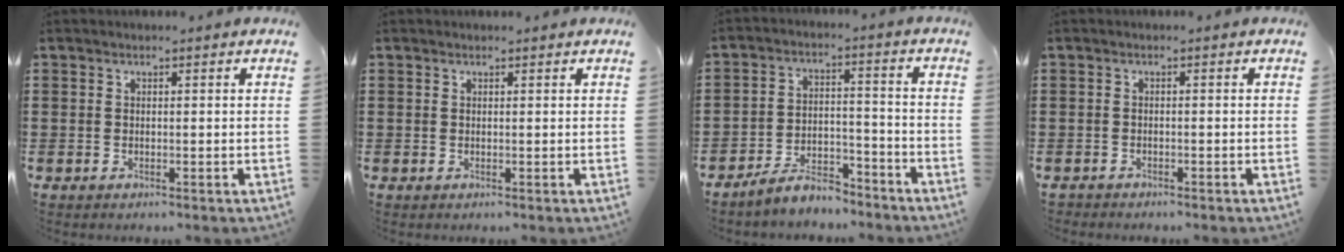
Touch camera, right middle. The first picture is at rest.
{"total": 0.0}
{"total": 6.4, "force": [-6.0, 1.3, 1.7], "torque": [-0.032, 0.011, -0.115]}
{"total": 0.9, "force": [-0.9, 0.1, 0.0], "torque": [-0.004, 0.000, -0.019]}